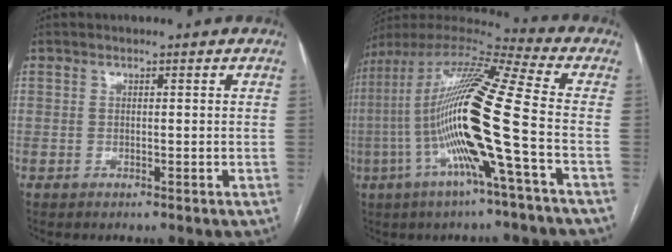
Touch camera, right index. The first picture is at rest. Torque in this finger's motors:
{"motor_torque": [2.14, 0.00, 0.99, 0.21]}